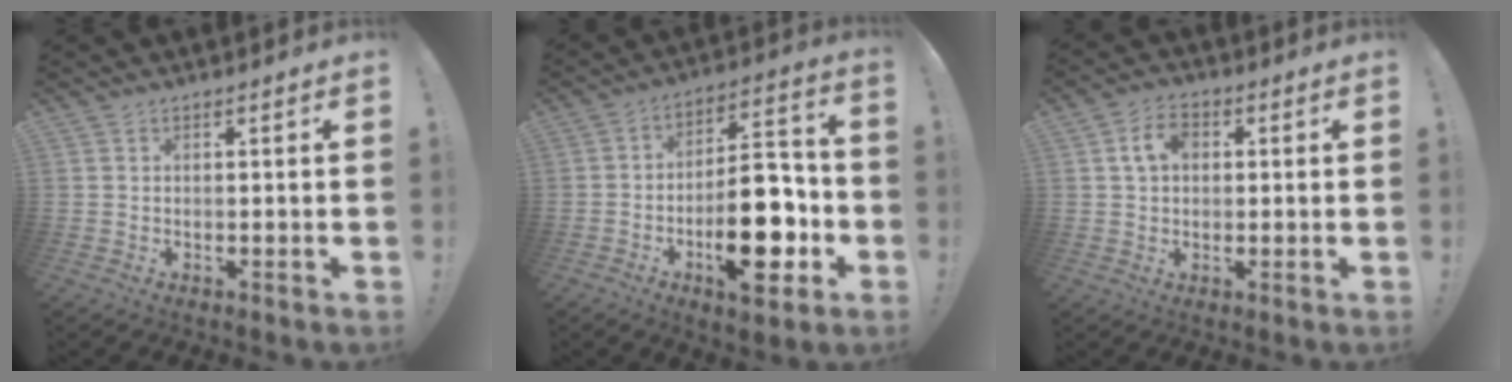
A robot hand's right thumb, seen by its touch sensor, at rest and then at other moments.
{"total": 20.1, "force": [-6.7, 9.6, 16.4], "torque": [-0.247, 0.049, -0.097]}
{"total": 7.3, "force": [1.8, 5.2, 4.8], "torque": [-0.075, 0.012, 0.034]}